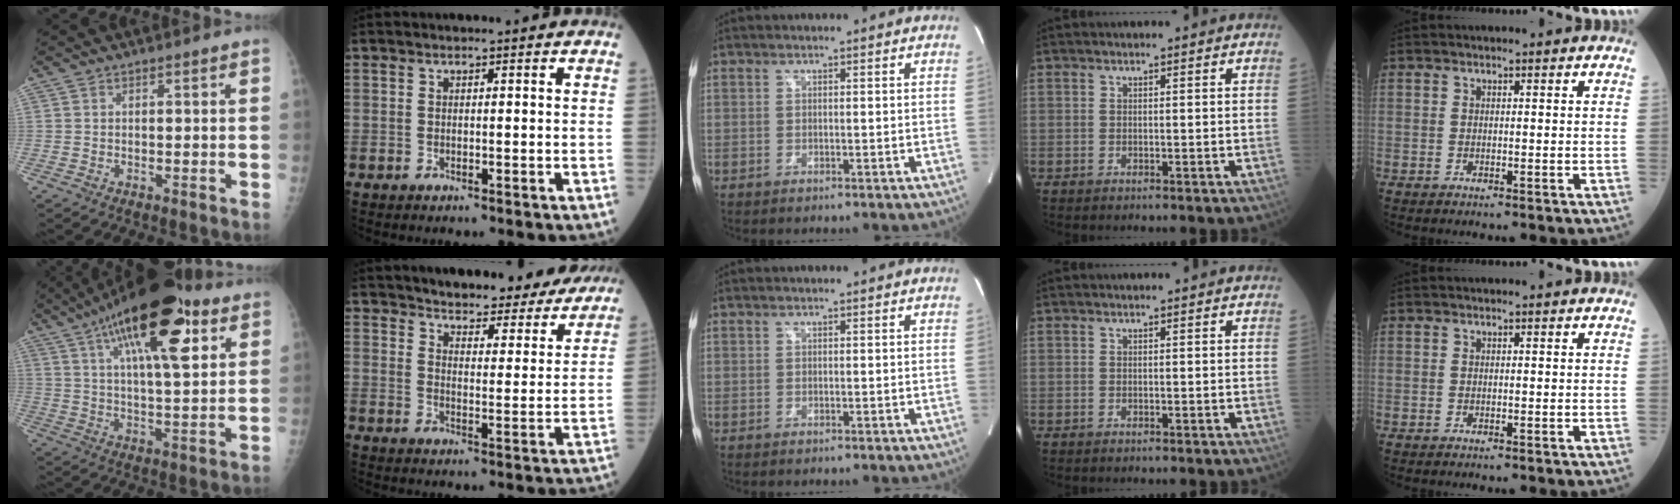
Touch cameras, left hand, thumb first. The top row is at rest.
{"thumb": {"total": 22.0, "force": [10.3, 7.6, 17.8], "torque": [-0.276, -0.012, 0.164]}, "index": {"total": 17.4, "force": [16.2, 3.9, 5.1], "torque": [-0.042, -0.030, 0.193]}}